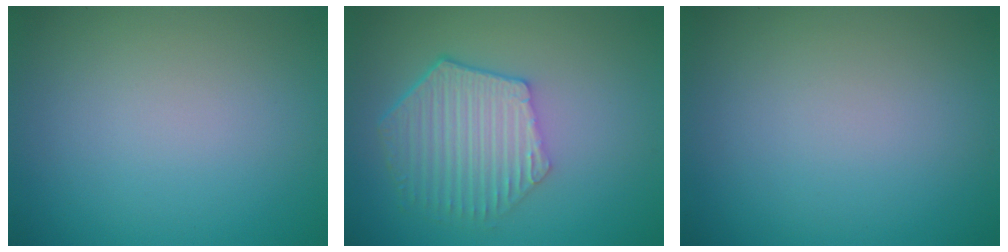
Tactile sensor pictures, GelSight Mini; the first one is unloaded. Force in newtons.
{"total": 5.9, "press": 4.4, "slide": 3.8}
{"total": 0.0}